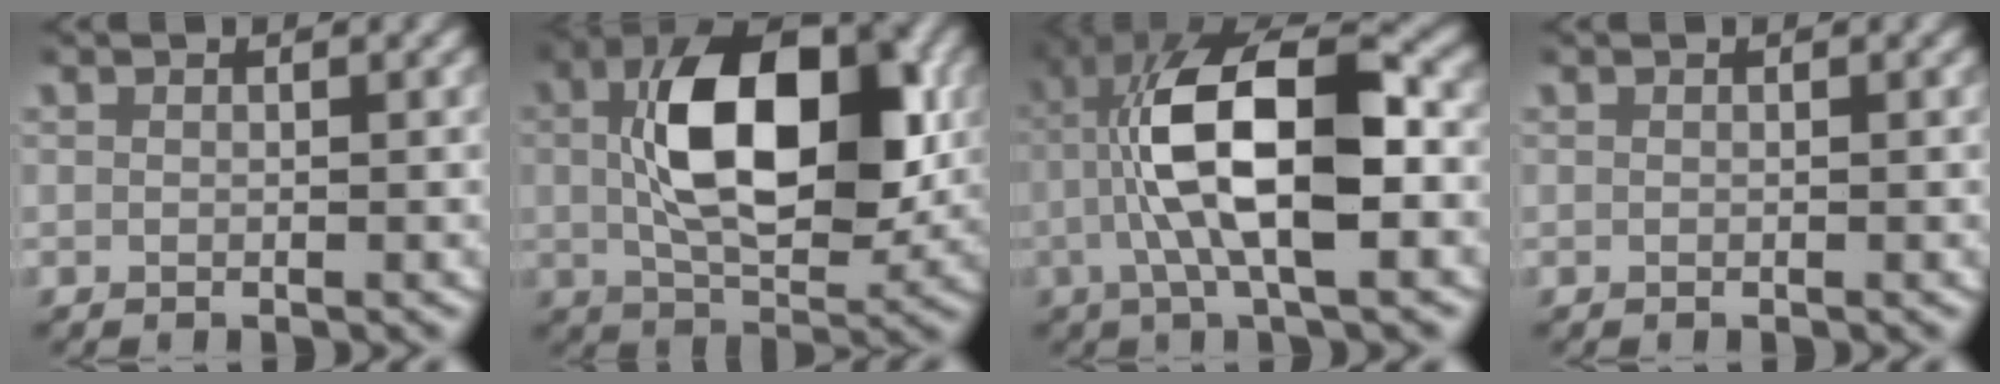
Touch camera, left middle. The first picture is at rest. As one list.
[{"total": 12.3, "force": [1.2, 6.7, 10.2], "torque": [-0.184, -0.010, 0.020]}, {"total": 10.7, "force": [0.4, 5.1, 9.3], "torque": [-0.179, -0.007, 0.001]}, {"total": 0.0}]